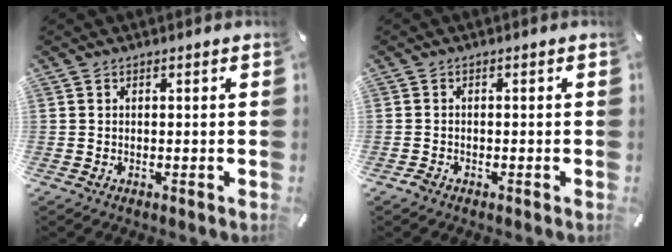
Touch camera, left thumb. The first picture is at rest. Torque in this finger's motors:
{"motor_torque": [-0.10, 0.47, 0.07, 0.03, 0.00]}